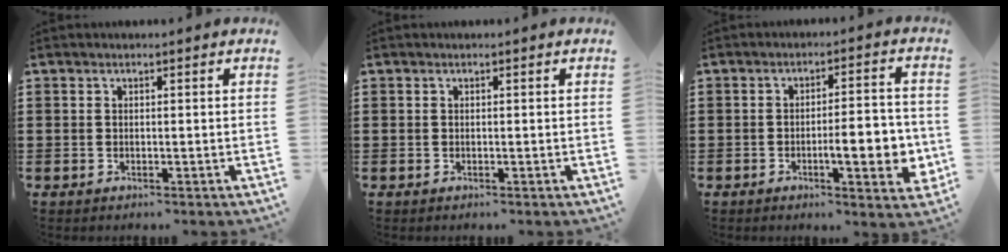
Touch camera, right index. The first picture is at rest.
{"total": 0.0}
{"total": 8.4, "force": [-2.0, 2.5, 7.7], "torque": [-0.100, -0.006, -0.035]}